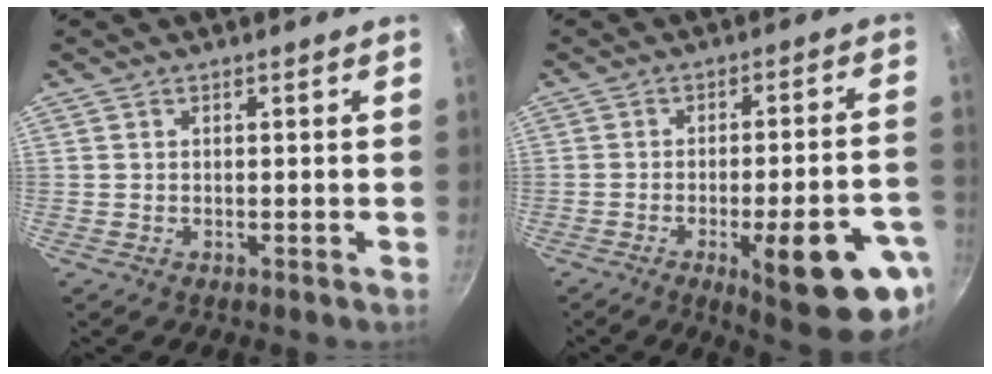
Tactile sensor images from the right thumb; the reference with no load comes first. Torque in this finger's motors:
{"motor_torque": [2.25, 1.75, 1.49, -0.67, 0.36]}